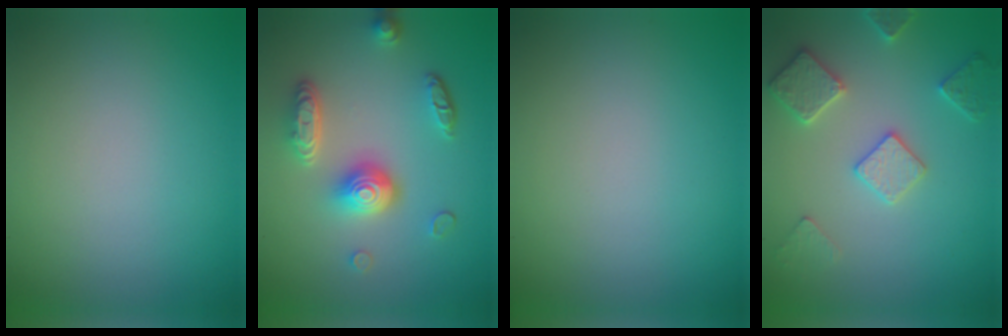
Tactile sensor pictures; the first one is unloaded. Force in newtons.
{"total": 4.9, "press": 3.8, "slide": 3.2}
{"total": 0.0}
{"total": 3.3, "press": 3.2, "slide": 0.8}